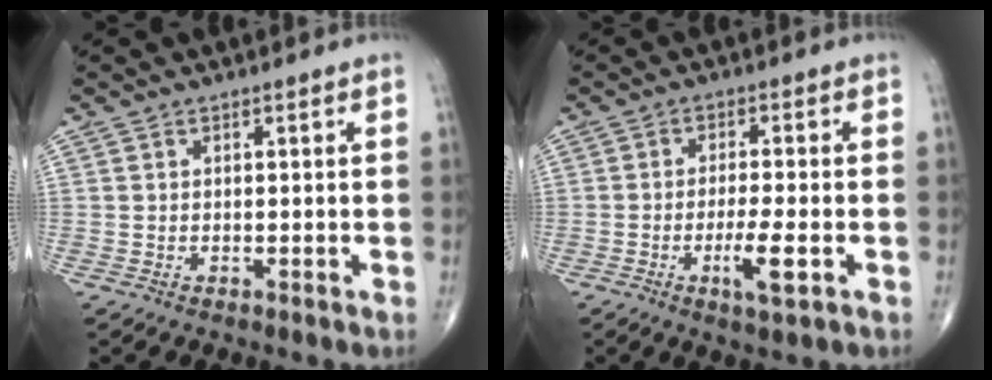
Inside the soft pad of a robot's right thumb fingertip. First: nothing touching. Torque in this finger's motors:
{"motor_torque": [-0.25, 0.17, 0.11, 0.11, 0.01]}